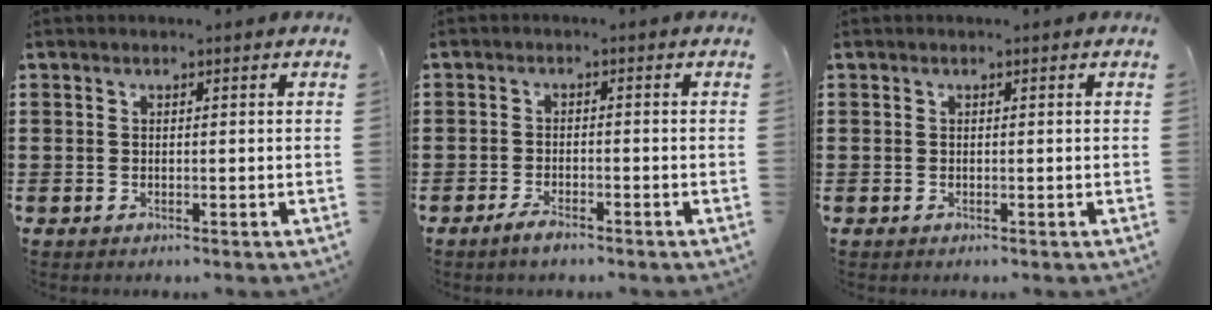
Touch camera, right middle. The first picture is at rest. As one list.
[{"total": 2.1, "force": [-1.7, 0.5, 1.1], "torque": [-0.027, -0.004, -0.035]}, {"total": 0.0}]